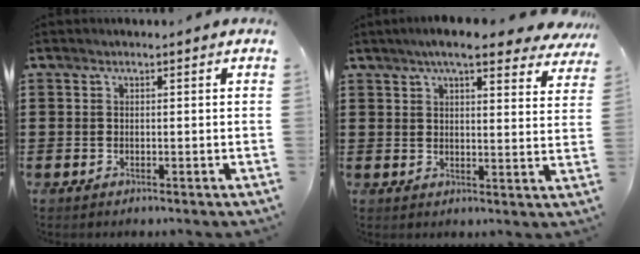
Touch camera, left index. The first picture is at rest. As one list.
[{"total": 7.2, "force": [5.9, 0.8, 3.9], "torque": [-0.076, -0.013, 0.103]}]